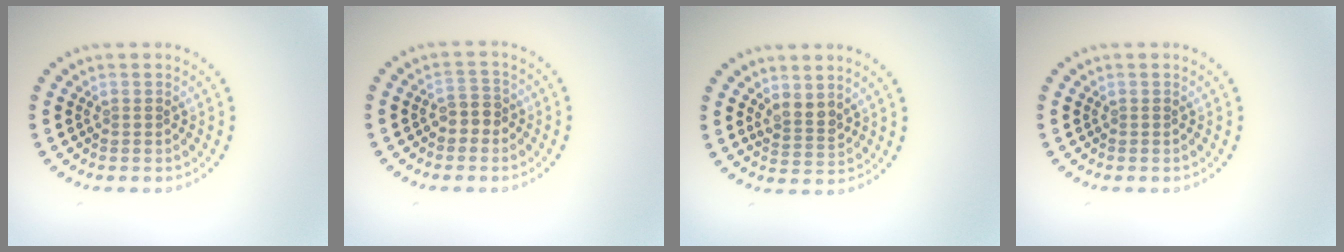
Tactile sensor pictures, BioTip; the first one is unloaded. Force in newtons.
{"total": 2.0, "press": 1.8, "slide": 0.8}
{"total": 2.0, "press": 1.7, "slide": 1.2}
{"total": 0.0}